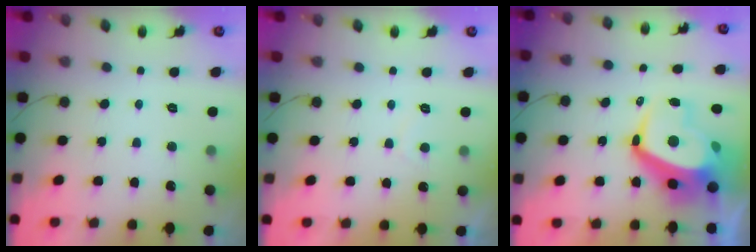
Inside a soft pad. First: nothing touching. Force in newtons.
{"total": 1.9, "press": 1.7, "slide": 0.7}
{"total": 13.8, "press": 13.7, "slide": 1.6}